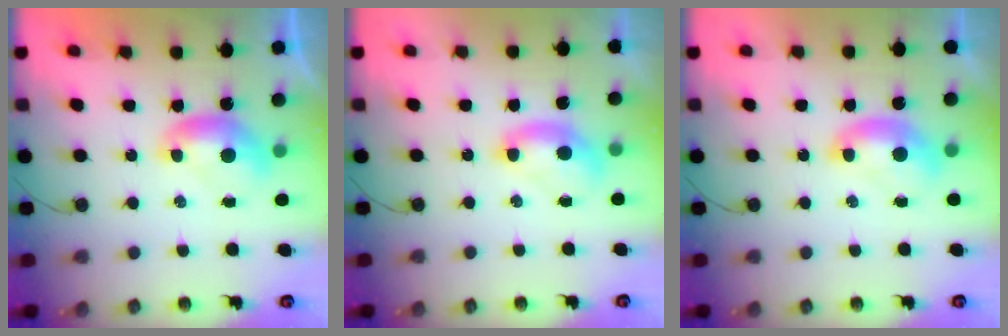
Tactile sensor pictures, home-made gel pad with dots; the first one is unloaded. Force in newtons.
{"total": 2.5, "press": 2.3, "slide": 0.9}
{"total": 1.2, "press": 1.2, "slide": 0.3}